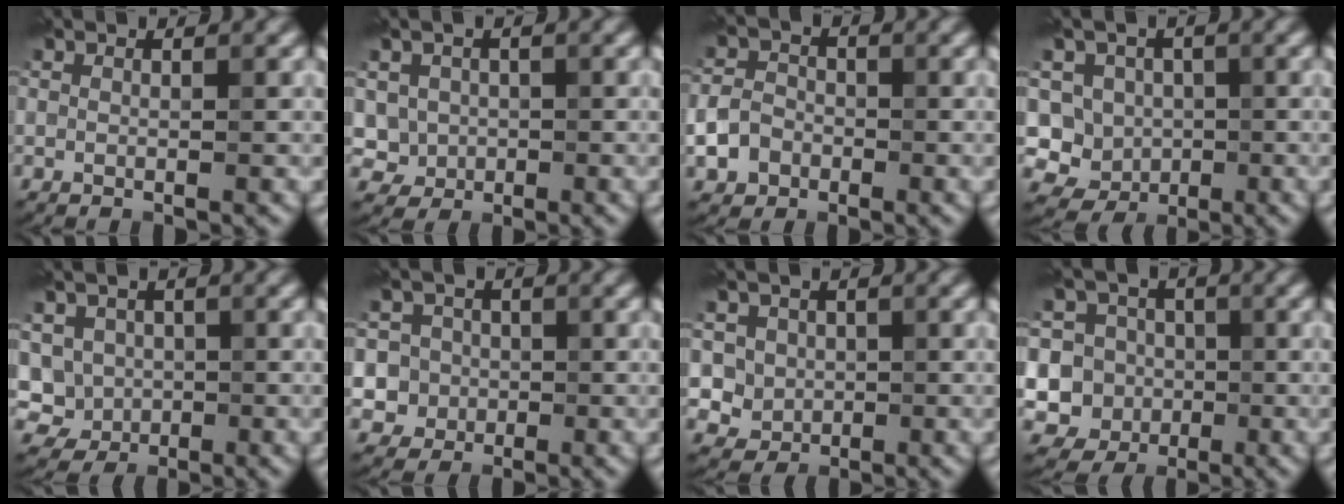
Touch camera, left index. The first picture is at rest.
{"total": 2.8, "force": [0.2, 2.6, 0.8], "torque": [-0.007, -0.004, 0.005]}
{"total": 3.4, "force": [-1.3, 2.8, 1.5], "torque": [-0.022, -0.003, -0.030]}
{"total": 6.6, "force": [0.0, 6.3, 1.9], "torque": [-0.017, 0.020, -0.033]}
{"total": 5.0, "force": [0.0, 4.7, 1.6], "torque": [-0.025, 0.018, -0.012]}
{"total": 5.7, "force": [-0.4, 5.6, 1.2], "torque": [-0.001, 0.022, -0.026]}
{"total": 4.2, "force": [0.8, 3.9, 1.4], "torque": [-0.013, 0.002, 0.011]}
{"total": 8.5, "force": [-0.2, 8.1, 2.6], "torque": [-0.054, 0.033, -0.041]}